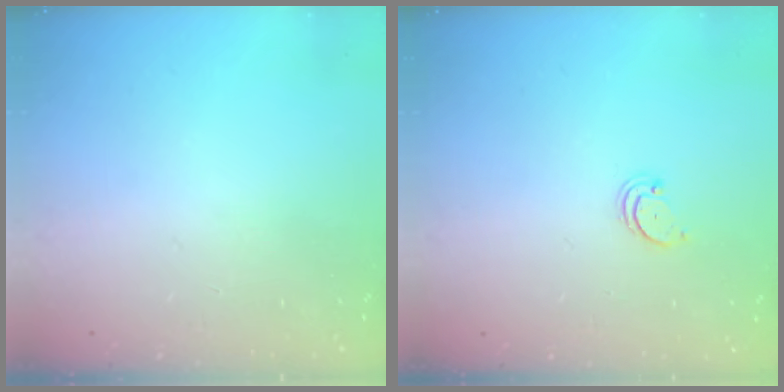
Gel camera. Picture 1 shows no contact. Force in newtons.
{"total": 2.0, "press": 2.0, "slide": 0.2}